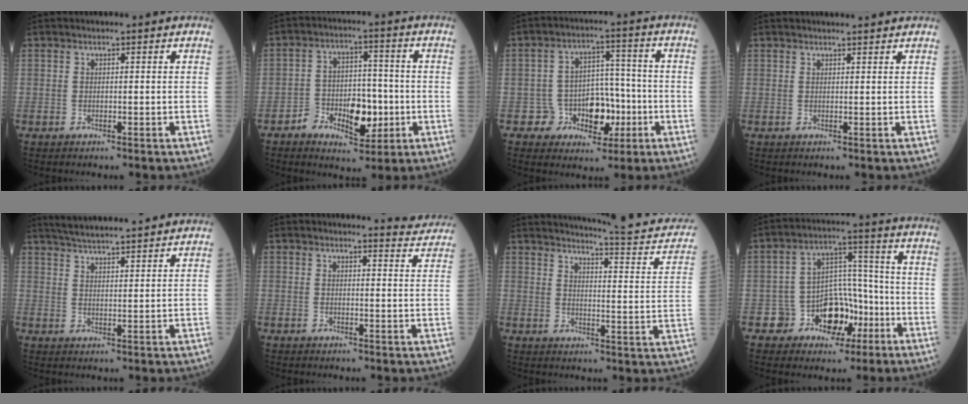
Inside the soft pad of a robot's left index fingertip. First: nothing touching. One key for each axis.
{"total": 8.8, "fx": -3.3, "fy": 5.0, "fz": 6.5, "tx": -0.110, "ty": 0.017, "tz": -0.049}
{"total": 7.9, "fx": -2.8, "fy": 6.2, "fz": 4.0, "tx": -0.049, "ty": 0.026, "tz": -0.036}
{"total": 4.1, "fx": 4.0, "fy": 0.1, "fz": 1.0, "tx": -0.014, "ty": 0.020, "tz": 0.046}
{"total": 16.2, "fx": 14.9, "fy": 1.0, "fz": 6.3, "tx": -0.108, "ty": 0.027, "tz": 0.208}
{"total": 4.9, "fx": 4.9, "fy": -0.1, "fz": -0.3, "tx": -0.001, "ty": -0.031, "tz": 0.037}
{"total": 15.7, "fx": 15.0, "fy": -0.2, "fz": 4.5, "tx": -0.056, "ty": -0.070, "tz": 0.174}
{"total": 9.5, "fx": -4.1, "fy": 7.2, "fz": 4.6, "tx": -0.069, "ty": 0.029, "tz": -0.058}